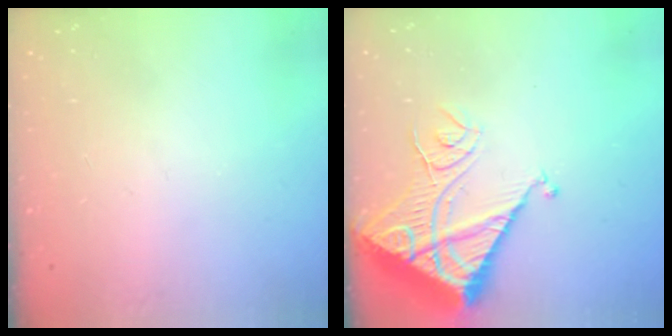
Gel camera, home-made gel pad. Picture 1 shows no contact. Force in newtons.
{"total": 15.5, "press": 15.4, "slide": 1.6}